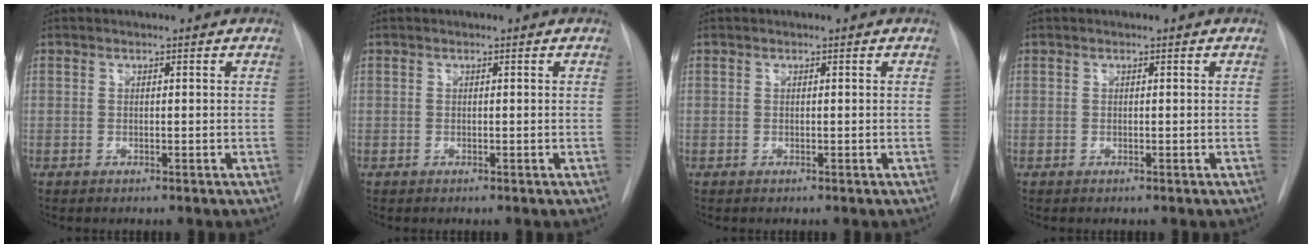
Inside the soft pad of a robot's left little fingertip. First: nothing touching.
{"total": 0.0}
{"total": 0.0}
{"total": 0.0}